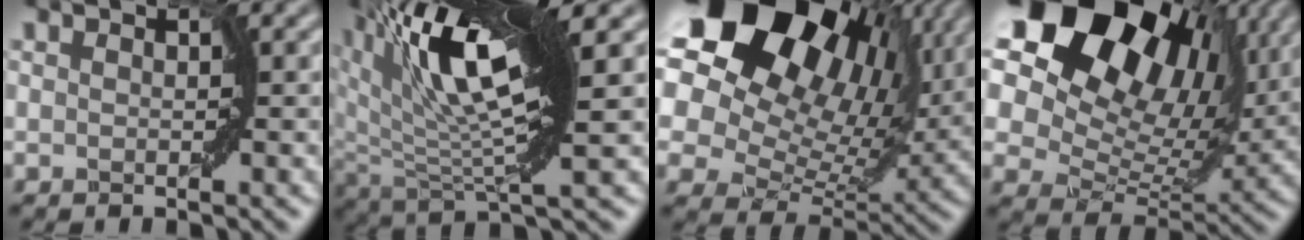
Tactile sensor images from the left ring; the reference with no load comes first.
{"total": 11.5, "force": [5.2, 3.4, 9.6], "torque": [-0.191, 0.013, 0.094]}
{"total": 19.4, "force": [10.2, 12.5, 10.7], "torque": [-0.194, 0.071, 0.152]}
{"total": 17.0, "force": [9.1, 10.7, 9.5], "torque": [-0.174, 0.038, 0.154]}